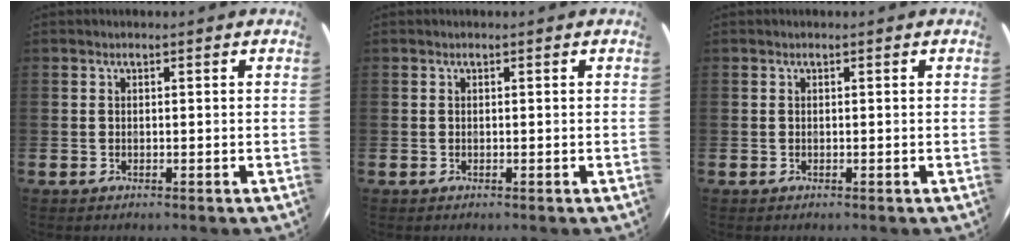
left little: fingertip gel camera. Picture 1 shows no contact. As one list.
[{"total": 0.0}, {"total": 0.0}]